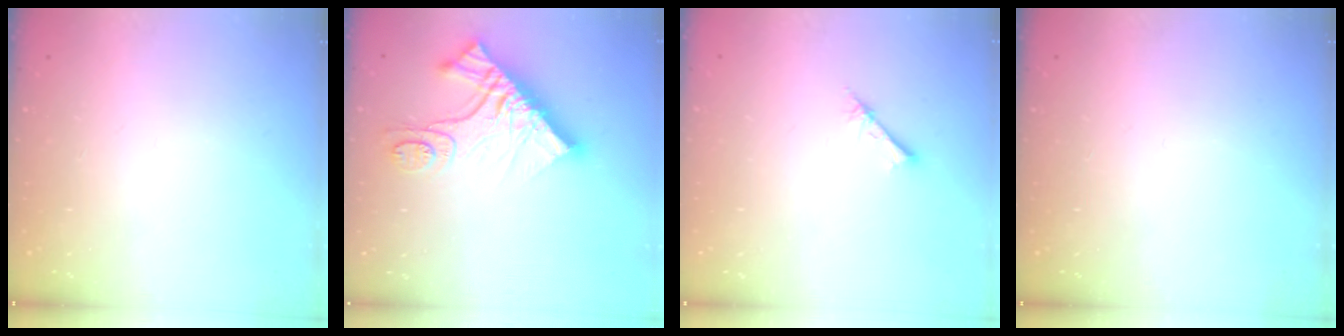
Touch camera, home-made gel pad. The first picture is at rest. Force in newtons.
{"total": 16.3, "press": 16.3, "slide": 1.4}
{"total": 2.7, "press": 2.6, "slide": 0.3}
{"total": 0.0}